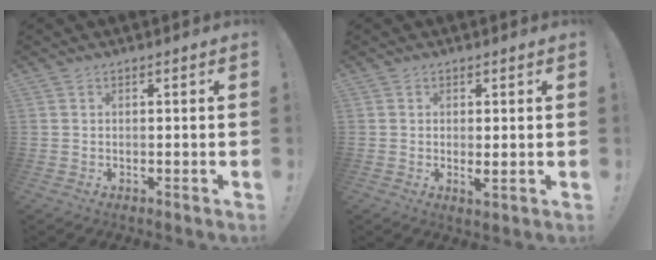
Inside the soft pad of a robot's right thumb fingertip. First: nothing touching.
{"total": 2.4, "force": [0.4, 0.3, 2.3], "torque": [-0.030, -0.010, 0.007]}